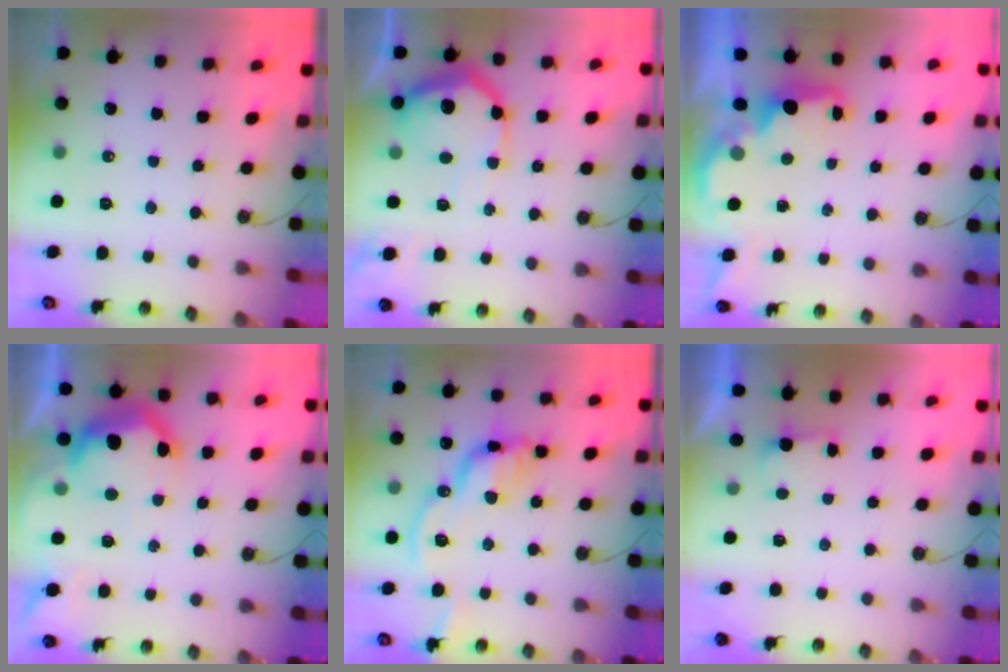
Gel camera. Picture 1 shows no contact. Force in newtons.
{"total": 19.6, "press": 19.5, "slide": 1.6}
{"total": 2.0, "press": 1.9, "slide": 0.7}
{"total": 19.2, "press": 19.1, "slide": 1.4}
{"total": 13.8, "press": 13.8, "slide": 0.5}
{"total": 0.8, "press": 0.4, "slide": 0.7}